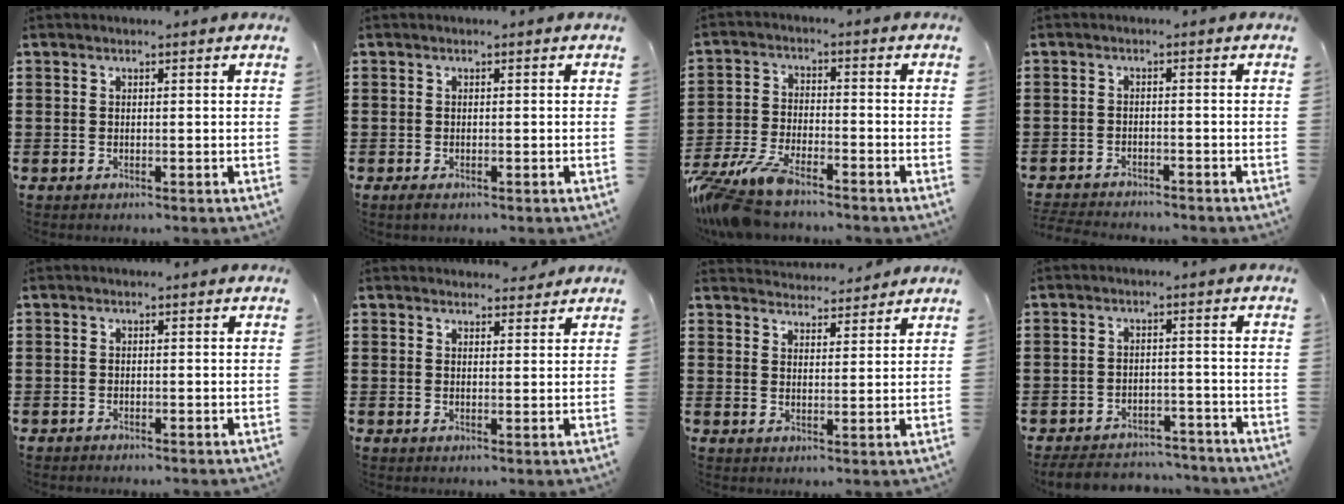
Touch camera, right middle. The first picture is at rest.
{"total": 0.6, "force": [-0.4, 0.2, 0.3], "torque": [-0.008, -0.006, -0.007]}
{"total": 7.9, "force": [-7.0, 1.1, 3.5], "torque": [-0.095, -0.004, -0.141]}
{"total": 2.8, "force": [-2.8, -0.1, -0.1], "torque": [-0.012, -0.003, -0.057]}
{"total": 0.8, "force": [-0.8, 0.1, 0.0], "torque": [-0.002, -0.001, -0.017]}
{"total": 2.2, "force": [2.1, 0.8, 0.2], "torque": [-0.001, 0.000, 0.038]}
{"total": 3.3, "force": [3.3, 0.4, -0.3], "torque": [-0.003, -0.011, 0.062]}
{"total": 4.8, "force": [-4.7, 0.6, 0.5], "torque": [-0.020, 0.008, -0.096]}